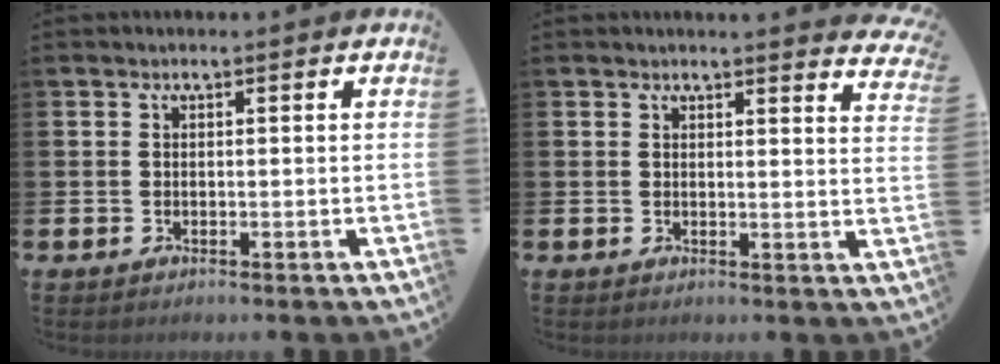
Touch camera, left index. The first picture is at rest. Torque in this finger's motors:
{"motor_torque": [0.94, -1.20, 0.11, 0.02]}